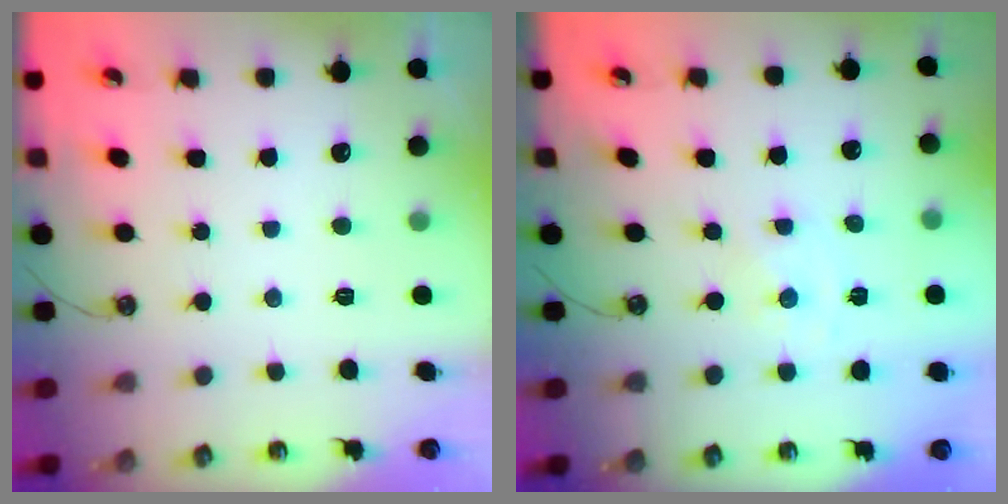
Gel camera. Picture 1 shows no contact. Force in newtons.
{"total": 0.0}